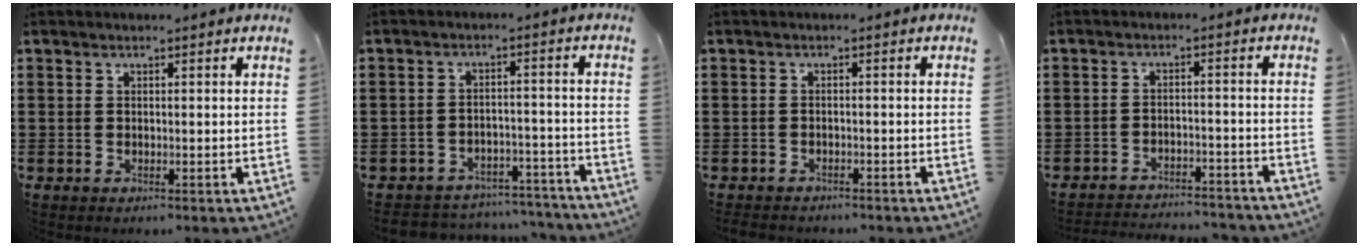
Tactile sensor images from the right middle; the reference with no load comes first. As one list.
[{"total": 4.3, "force": [-4.2, 0.7, 0.1], "torque": [-0.006, 0.006, -0.089]}, {"total": 1.4, "force": [-1.4, 0.2, -0.1], "torque": [-0.004, -0.001, -0.030]}, {"total": 3.4, "force": [-3.4, 0.2, 0.2], "torque": [-0.009, 0.001, -0.072]}]